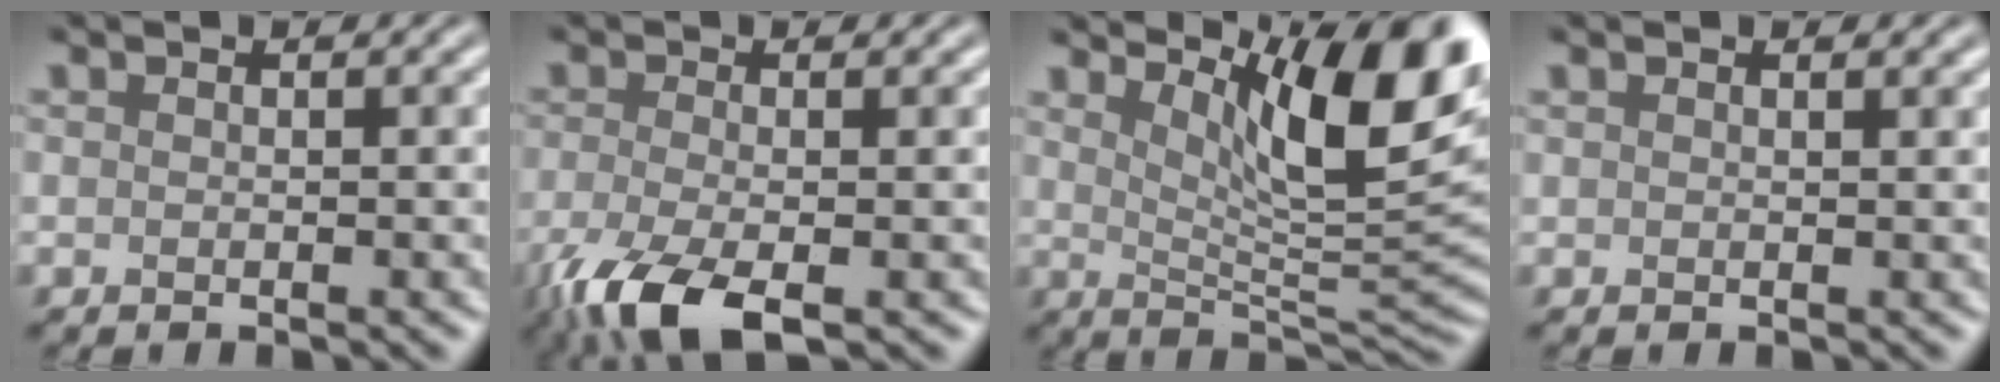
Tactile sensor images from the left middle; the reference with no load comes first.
{"total": 5.9, "force": [-3.7, 1.7, 4.3], "torque": [-0.102, -0.016, -0.066]}
{"total": 11.3, "force": [5.3, 2.8, 9.6], "torque": [-0.126, 0.007, 0.095]}
{"total": 1.7, "force": [1.3, 0.6, 0.8], "torque": [-0.001, 0.011, 0.001]}